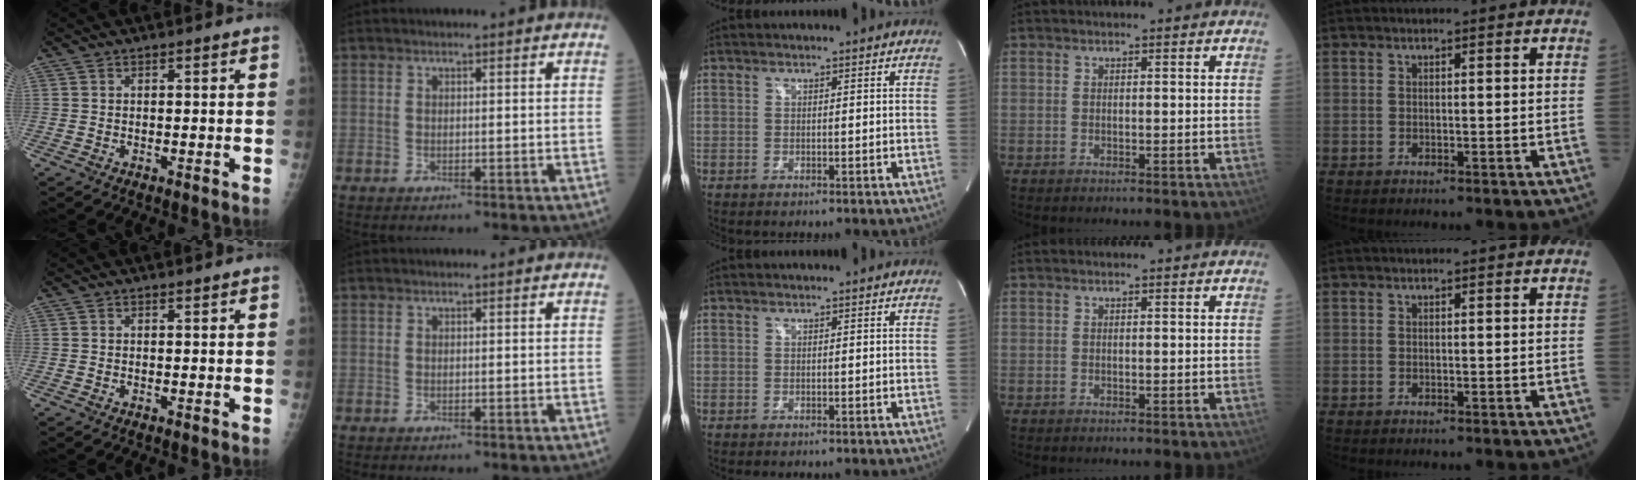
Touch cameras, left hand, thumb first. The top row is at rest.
{}